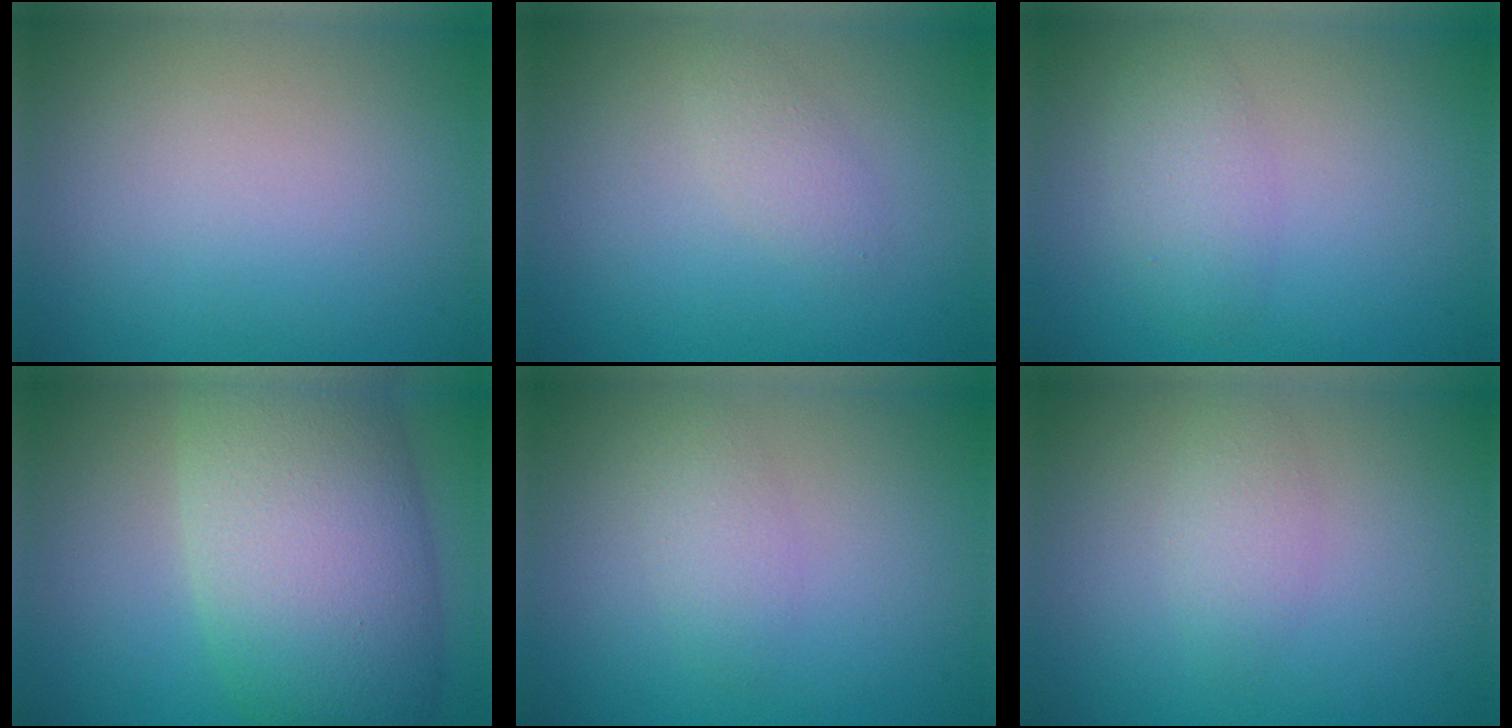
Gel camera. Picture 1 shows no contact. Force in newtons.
{"total": 1.5, "press": 1.5, "slide": 0.0}
{"total": 2.2, "press": 2.2, "slide": 0.1}
{"total": 11.7, "press": 11.7, "slide": 0.8}
{"total": 1.9, "press": 1.9, "slide": 0.1}
{"total": 1.7, "press": 1.7, "slide": 0.1}